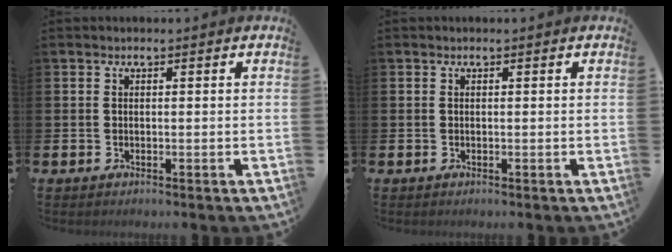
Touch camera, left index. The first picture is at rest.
{"total": 0.0}